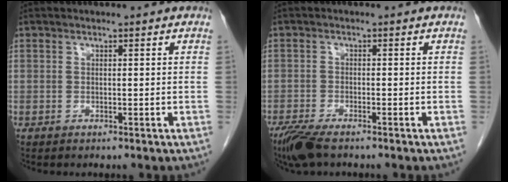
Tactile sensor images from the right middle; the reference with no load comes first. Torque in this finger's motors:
{"motor_torque": [0.48, -0.35, 0.06, 0.03]}